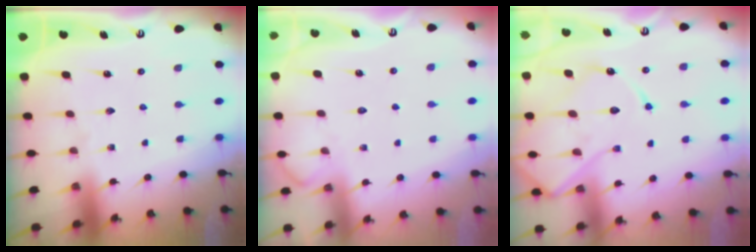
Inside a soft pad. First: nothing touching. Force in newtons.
{"total": 5.3, "press": 5.3, "slide": 0.6}
{"total": 15.1, "press": 15.0, "slide": 1.5}